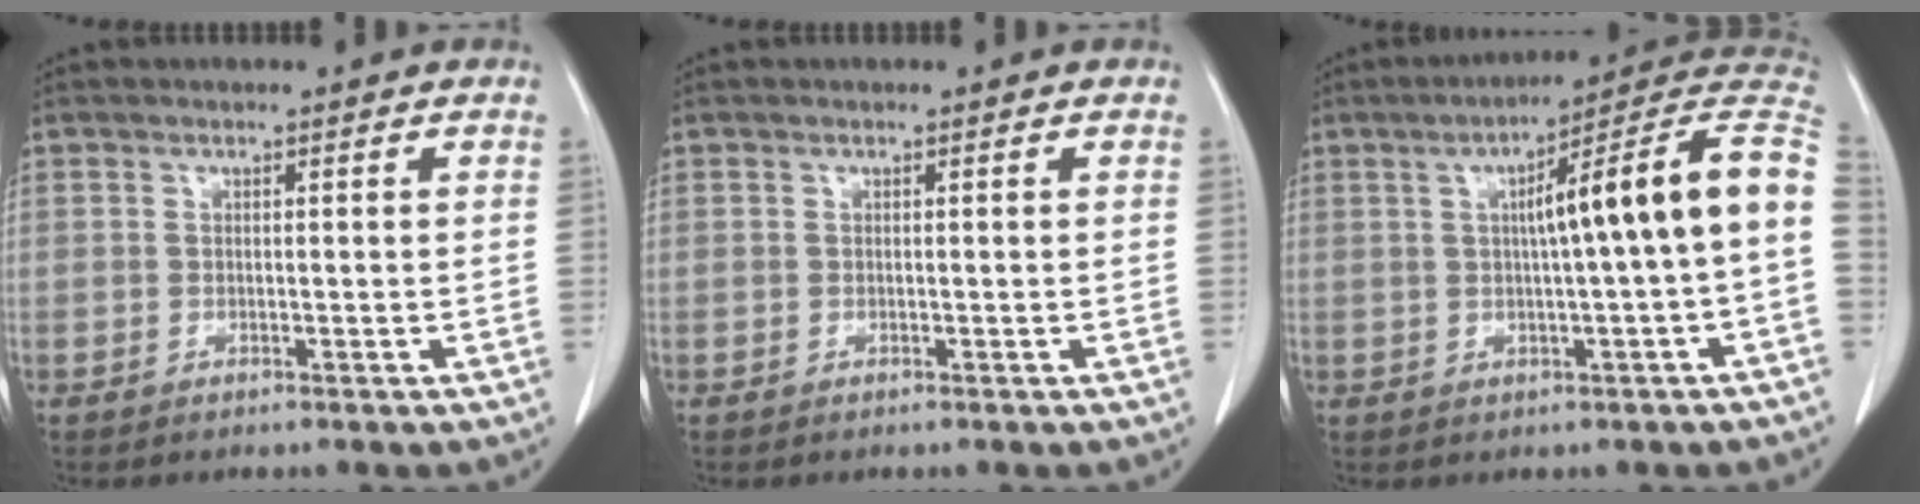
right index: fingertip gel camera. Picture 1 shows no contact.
{"total": 0.0}
{"total": 15.1, "force": [1.1, -0.2, 15.0], "torque": [-0.211, 0.038, 0.012]}